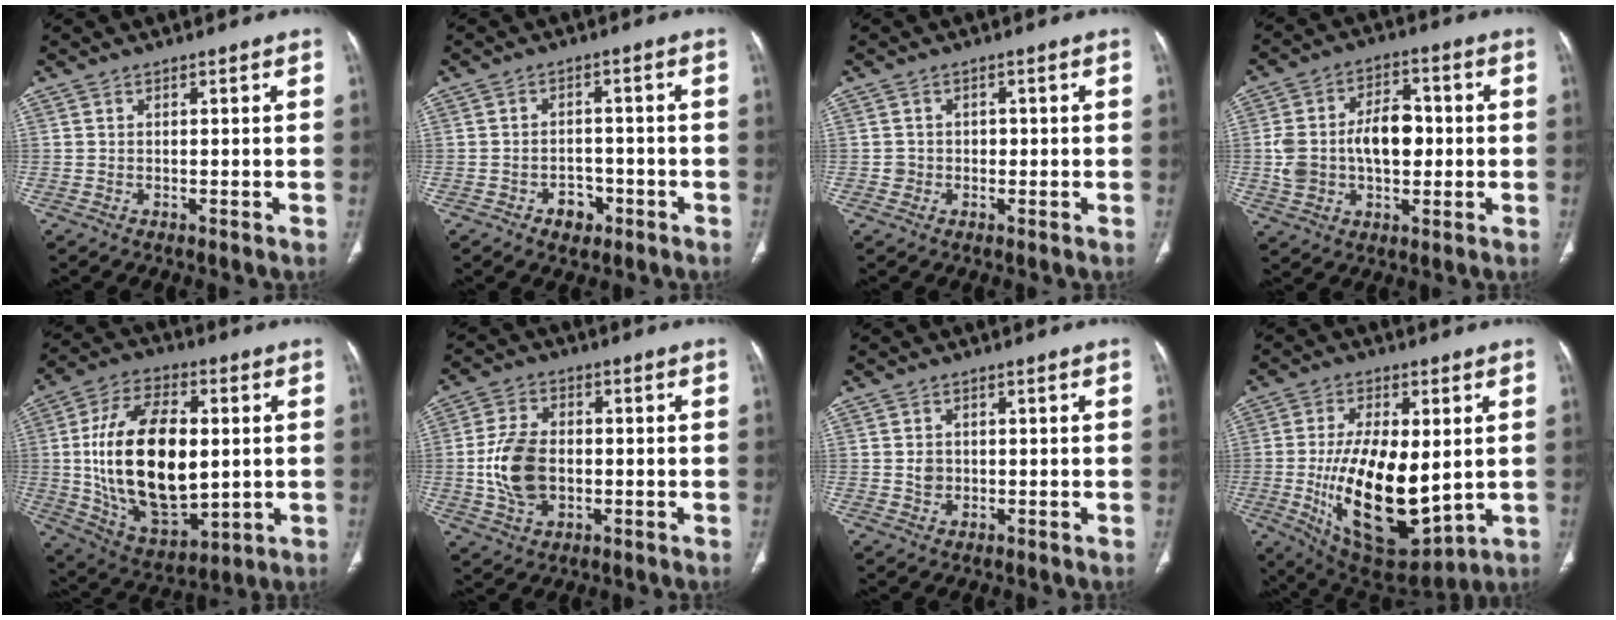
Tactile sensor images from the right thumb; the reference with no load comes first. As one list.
[{"total": 4.1, "force": [-2.2, 3.0, 1.9], "torque": [-0.005, 0.019, -0.030]}, {"total": 2.0, "force": [-0.2, 2.0, 0.3], "torque": [0.009, 0.009, -0.001]}, {"total": 13.5, "force": [-0.2, 8.9, 10.2], "torque": [-0.160, 0.026, 0.003]}, {"total": 24.6, "force": [1.0, 13.5, 20.5], "torque": [-0.352, -0.007, 0.030]}, {"total": 10.7, "force": [-1.0, 7.2, 7.9], "torque": [-0.143, 0.007, -0.016]}, {"total": 1.9, "force": [0.0, 1.8, 0.9], "torque": [-0.007, 0.003, 0.002]}, {"total": 21.3, "force": [-1.3, 10.0, 18.8], "torque": [-0.315, -0.028, 0.001]}]